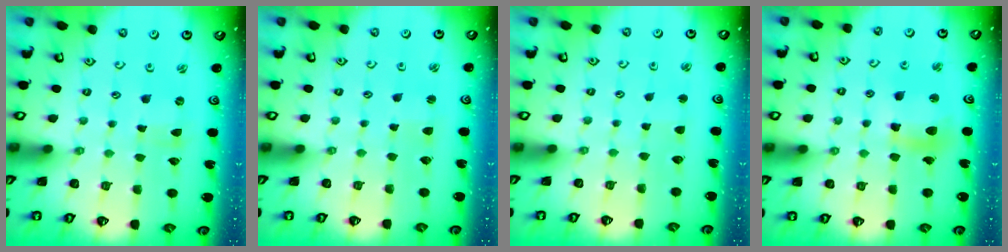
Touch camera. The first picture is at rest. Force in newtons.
{"total": 1.3, "press": 1.2, "slide": 0.2}
{"total": 2.2, "press": 2.2, "slide": 0.3}
{"total": 11.7, "press": 11.5, "slide": 1.9}